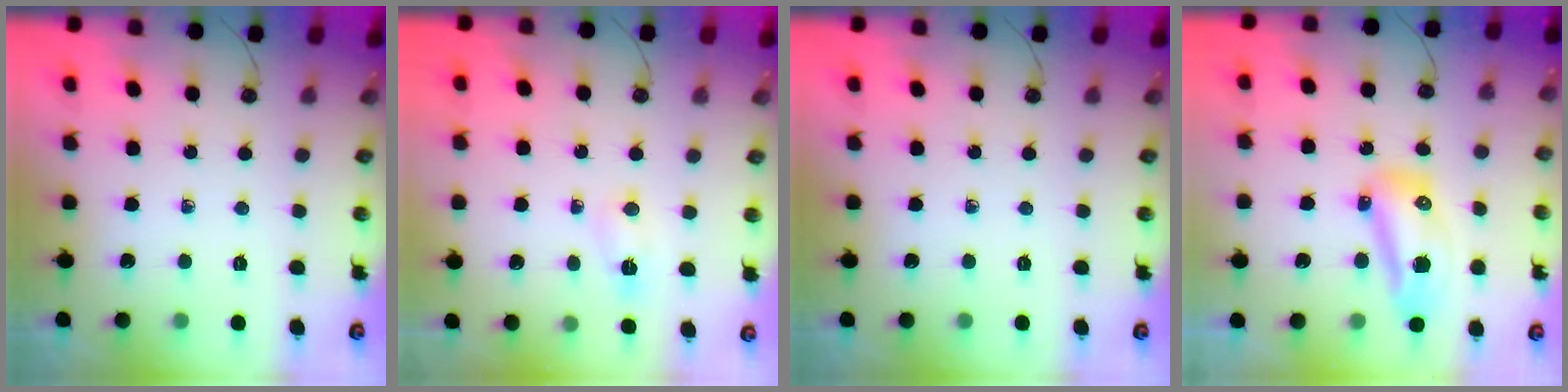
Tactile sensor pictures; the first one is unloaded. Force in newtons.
{"total": 4.6, "press": 4.6, "slide": 0.6}
{"total": 0.0}
{"total": 10.3, "press": 10.2, "slide": 1.2}